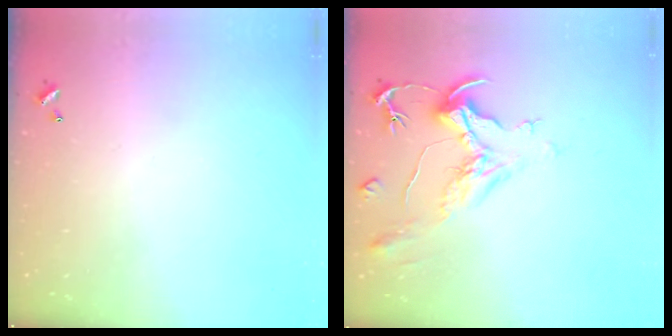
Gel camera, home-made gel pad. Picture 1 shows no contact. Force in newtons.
{"total": 2.3, "press": 1.8, "slide": 1.3}